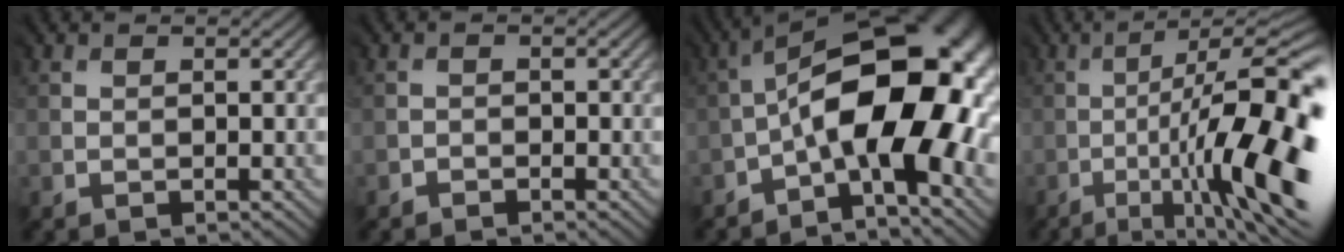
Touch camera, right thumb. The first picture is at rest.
{"total": 1.0, "force": [-0.8, 0.3, -0.5], "torque": [0.010, 0.000, -0.016]}
{"total": 16.3, "force": [-2.7, 6.8, 14.5], "torque": [-0.233, 0.013, -0.047]}
{"total": 16.5, "force": [-5.0, 4.2, 15.2], "torque": [-0.233, -0.016, -0.066]}